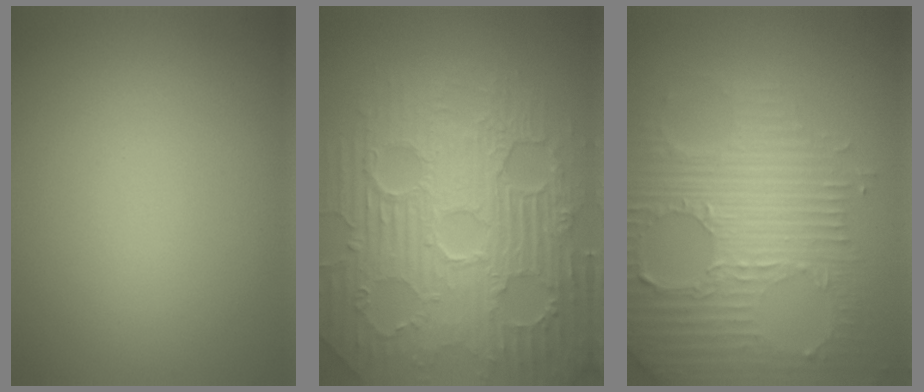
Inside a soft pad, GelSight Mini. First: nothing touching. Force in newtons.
{"total": 11.0, "press": 7.2, "slide": 8.3}
{"total": 8.1, "press": 5.7, "slide": 5.7}